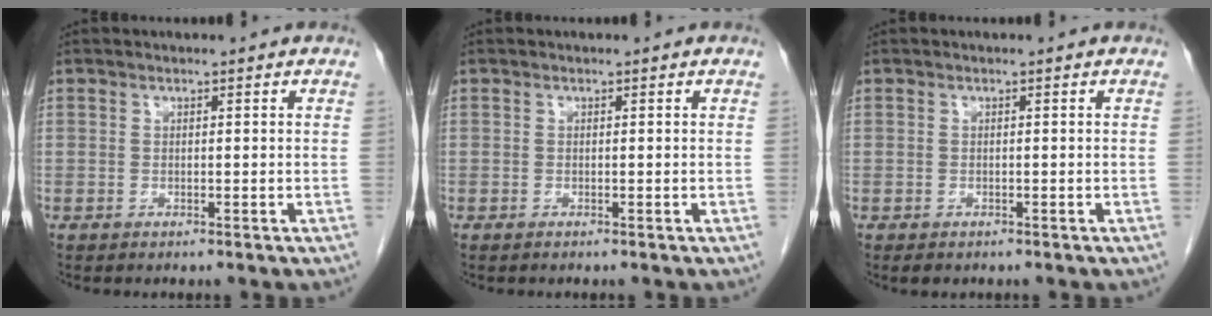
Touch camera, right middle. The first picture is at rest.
{"total": 0.0}
{"total": 1.0, "force": [-0.7, 0.6, 0.5], "torque": [-0.007, 0.000, -0.006]}